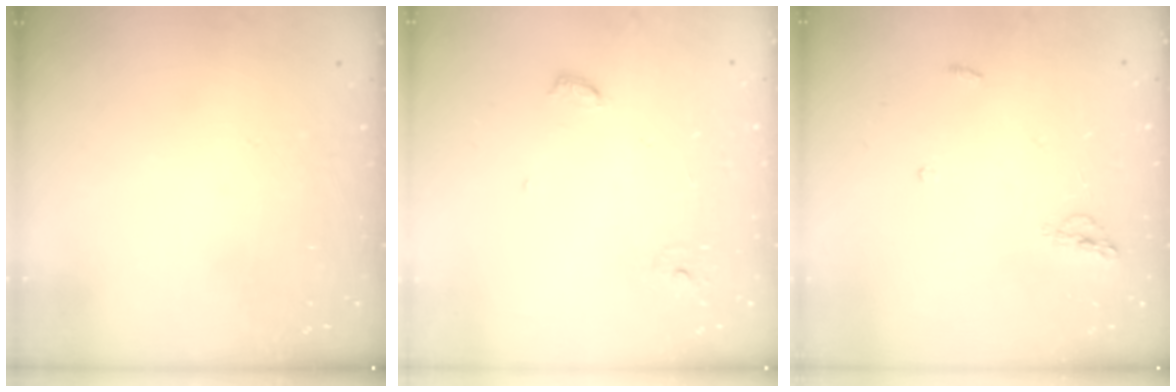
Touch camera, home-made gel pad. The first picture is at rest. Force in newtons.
{"total": 4.0, "press": 4.0, "slide": 0.3}
{"total": 4.6, "press": 4.5, "slide": 1.0}